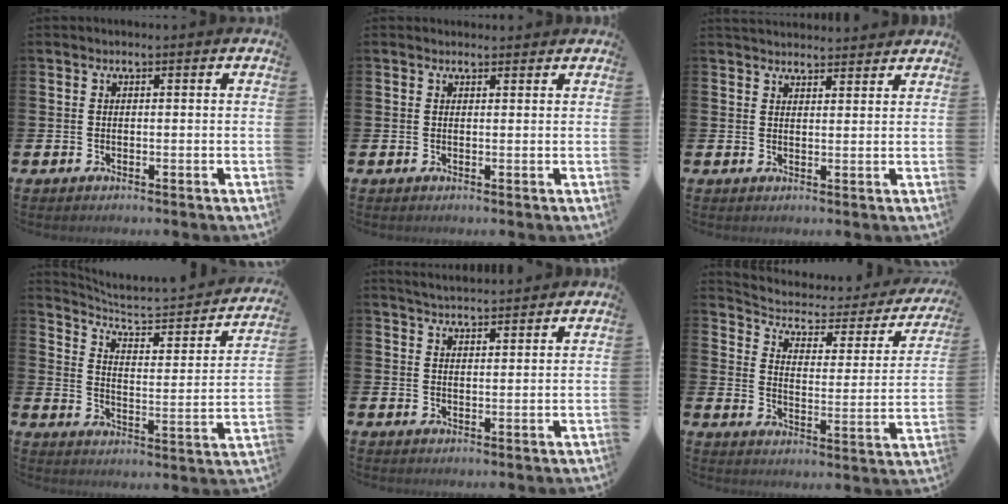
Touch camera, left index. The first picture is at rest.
{"total": 1.0, "force": [1.0, 0.4, 0.1], "torque": [0.007, 0.000, 0.016]}
{"total": 2.9, "force": [2.9, 0.4, -0.1], "torque": [-0.002, -0.014, 0.053]}
{"total": 5.3, "force": [4.6, 1.1, 2.5], "torque": [-0.056, -0.045, 0.063]}
{"total": 3.8, "force": [3.7, 0.1, 0.2], "torque": [-0.008, -0.021, 0.067]}
{"total": 4.2, "force": [3.2, 2.1, 1.6], "torque": [-0.054, -0.028, 0.044]}